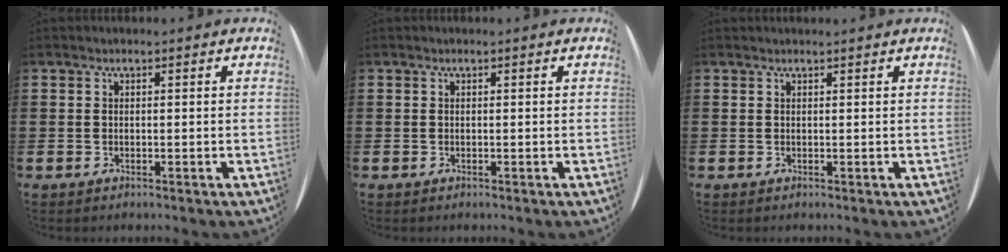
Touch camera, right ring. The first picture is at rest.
{"total": 0.0}
{"total": 0.0}